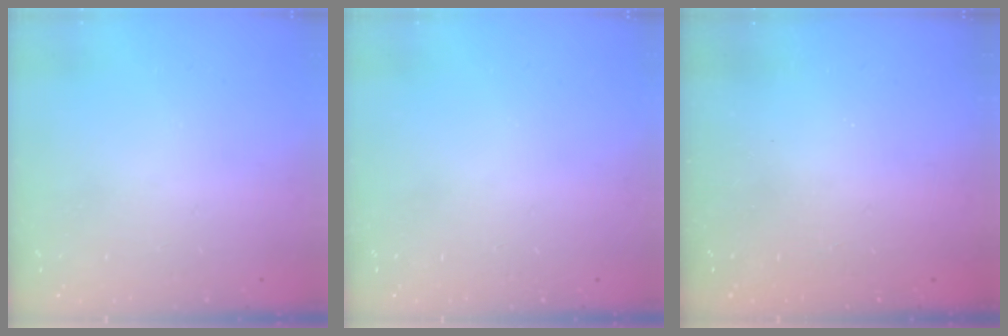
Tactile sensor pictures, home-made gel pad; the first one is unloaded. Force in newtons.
{"total": 0.0}
{"total": 2.2, "press": 2.1, "slide": 0.7}